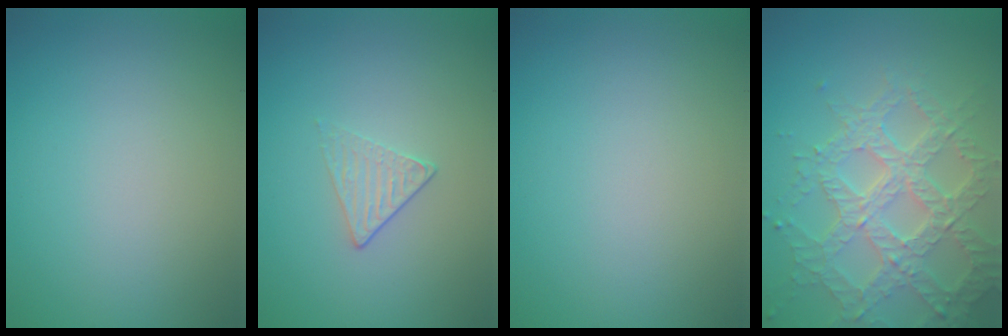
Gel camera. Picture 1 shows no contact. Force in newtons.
{"total": 1.3, "press": 0.9, "slide": 0.9}
{"total": 0.0}
{"total": 7.0, "press": 5.2, "slide": 4.7}